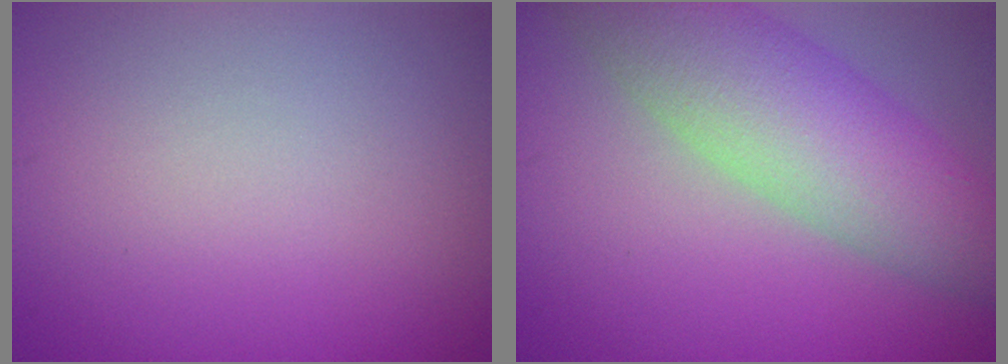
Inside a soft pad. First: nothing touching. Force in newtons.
{"total": 8.2, "press": 8.2, "slide": 0.2}